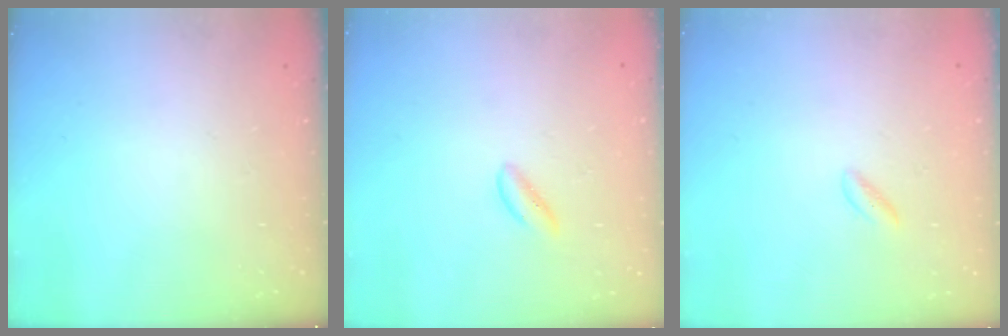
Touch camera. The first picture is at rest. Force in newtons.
{"total": 1.3, "press": 1.2, "slide": 0.5}
{"total": 0.7, "press": 0.5, "slide": 0.6}